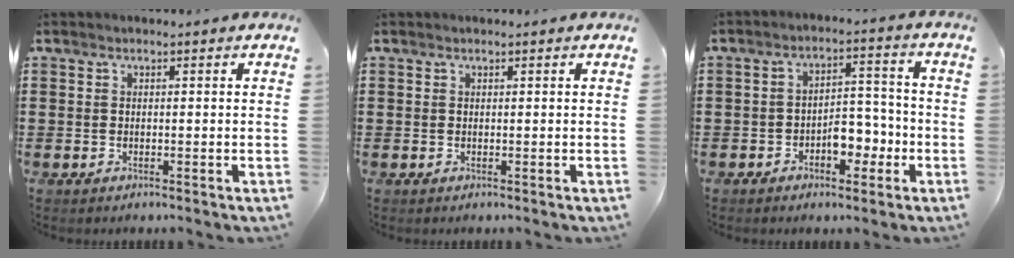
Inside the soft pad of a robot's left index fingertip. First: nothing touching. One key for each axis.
{"total": 0.0}
{"total": 5.8, "fx": -2.5, "fy": 3.3, "fz": 4.0, "tx": -0.062, "ty": 0.007, "tz": -0.049}